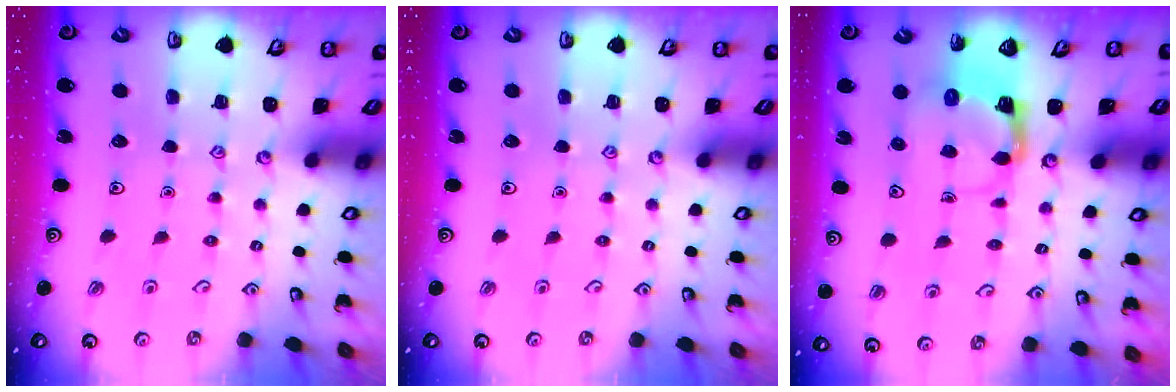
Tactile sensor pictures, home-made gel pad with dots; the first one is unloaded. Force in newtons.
{"total": 0.0}
{"total": 4.0, "press": 3.9, "slide": 0.6}